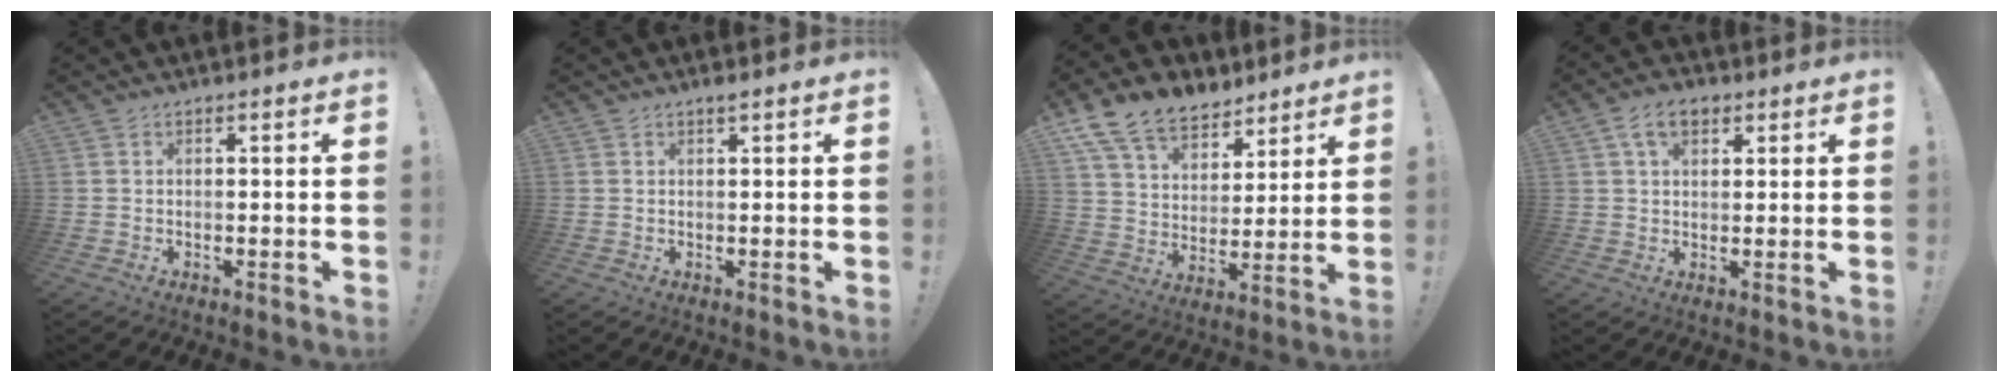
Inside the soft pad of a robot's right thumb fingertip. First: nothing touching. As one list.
[{"total": 1.0, "force": [0.8, -0.3, 0.5], "torque": [-0.003, -0.003, 0.013]}, {"total": 14.5, "force": [10.5, 8.6, 5.2], "torque": [-0.097, -0.071, 0.202]}, {"total": 7.0, "force": [3.2, 4.2, 4.6], "torque": [-0.075, 0.003, 0.060]}]